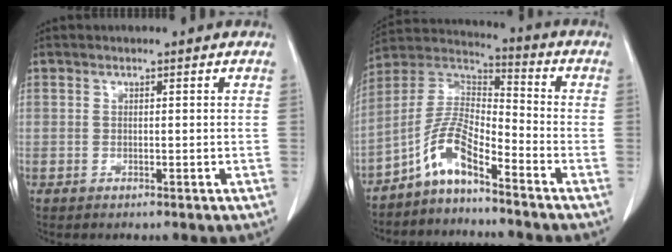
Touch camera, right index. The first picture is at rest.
{"total": 8.5, "force": [-5.7, 2.0, 6.0], "torque": [-0.131, 0.021, -0.116]}